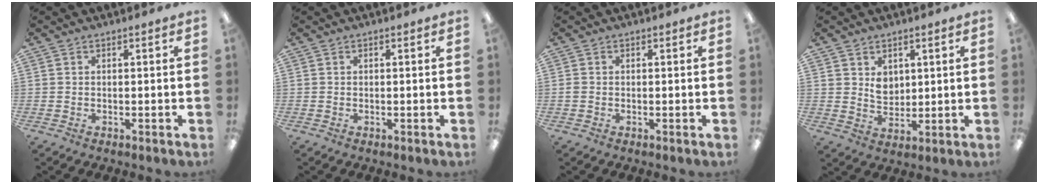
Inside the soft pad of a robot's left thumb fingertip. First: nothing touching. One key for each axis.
{"total": 0.0}
{"total": 0.7, "fx": -0.2, "fy": 0.6, "fz": 0.3, "tx": -0.006, "ty": 0.004, "tz": -0.005}
{"total": 4.8, "fx": 2.8, "fy": 3.6, "fz": 1.3, "tx": -0.015, "ty": -0.010, "tz": 0.049}